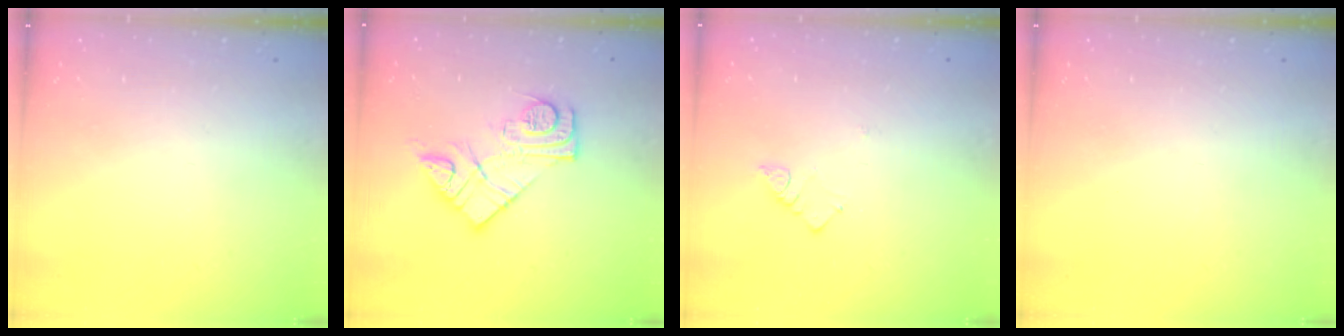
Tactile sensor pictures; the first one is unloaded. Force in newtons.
{"total": 12.9, "press": 12.8, "slide": 0.9}
{"total": 3.2, "press": 3.2, "slide": 0.3}
{"total": 0.0}